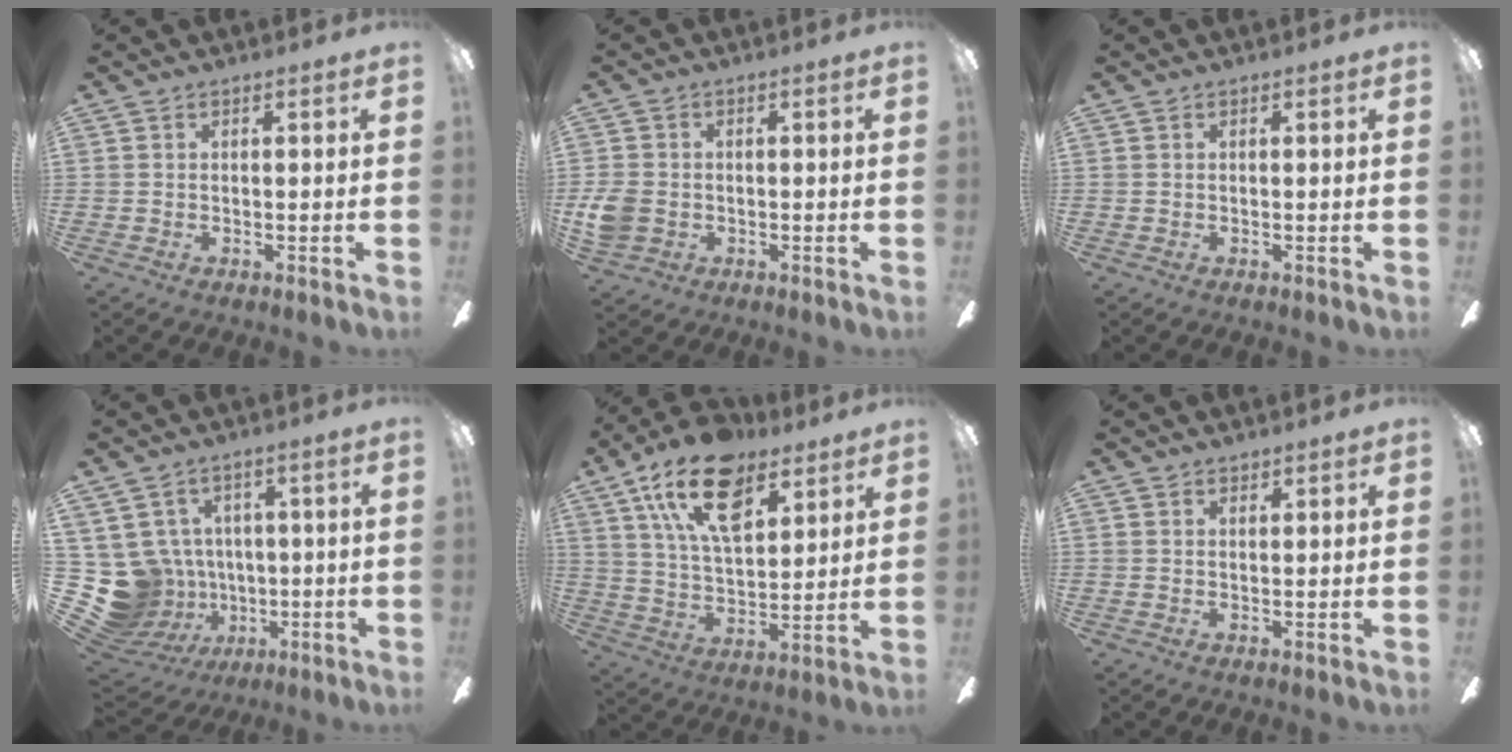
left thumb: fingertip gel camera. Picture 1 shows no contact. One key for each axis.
{"total": 6.0, "fx": -0.9, "fy": 5.0, "fz": 3.1, "tx": -0.073, "ty": 0.004, "tz": -0.016}
{"total": 0.0}
{"total": 13.5, "fx": -0.6, "fy": 12.8, "fz": 4.2, "tx": -0.143, "ty": -0.015, "tz": 0.016}
{"total": 19.8, "fx": 11.2, "fy": 10.3, "fz": 12.7, "tx": -0.230, "ty": -0.040, "tz": 0.198}
{"total": 1.2, "fx": 1.1, "fy": 0.5, "fz": 0.1, "tx": -0.002, "ty": -0.001, "tz": 0.022}